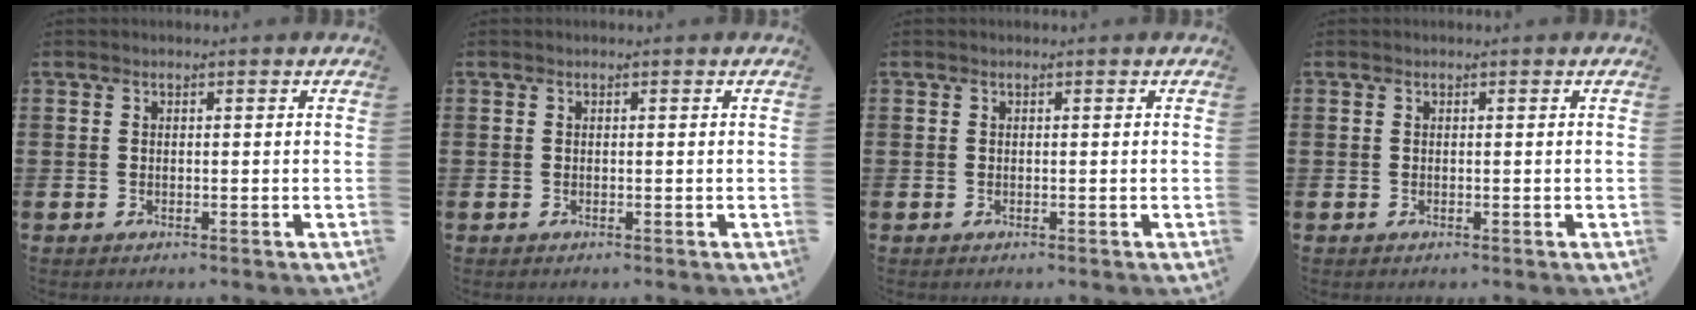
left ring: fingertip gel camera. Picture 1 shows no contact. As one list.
[{"total": 0.0}, {"total": 0.0}, {"total": 0.0}]